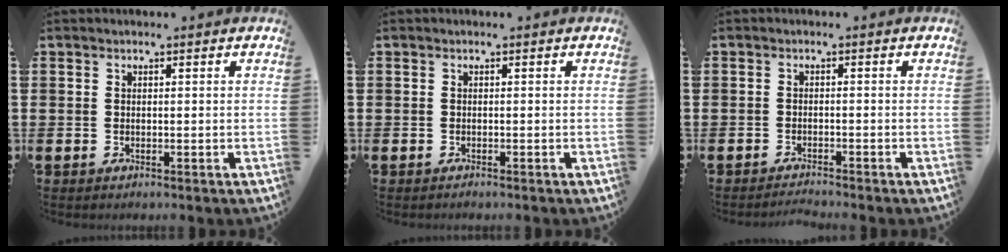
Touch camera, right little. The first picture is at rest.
{"total": 0.0}
{"total": 1.1, "force": [-1.1, -0.2, 0.1], "torque": [-0.002, 0.000, -0.021]}